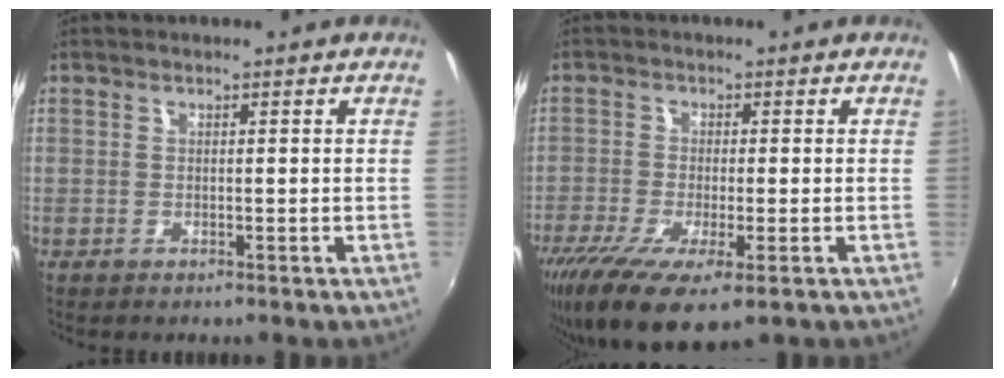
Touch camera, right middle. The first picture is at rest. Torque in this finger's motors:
{"motor_torque": [1.38, -0.76, 0.30, 0.21]}